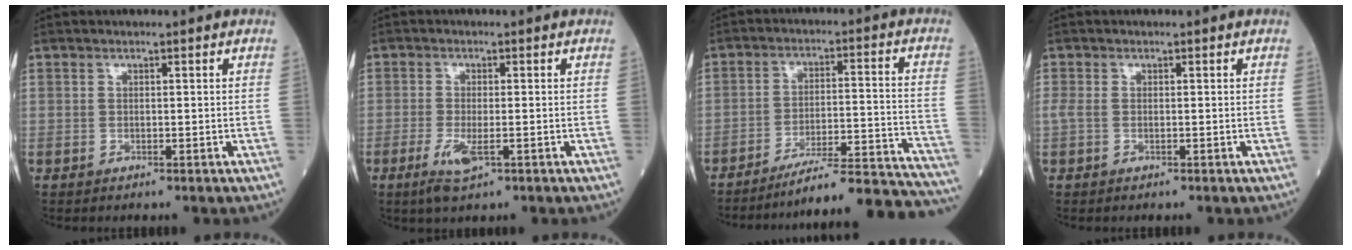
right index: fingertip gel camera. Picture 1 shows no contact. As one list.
[{"total": 4.0, "force": [-1.7, 0.9, 3.4], "torque": [-0.078, -0.008, -0.030]}, {"total": 21.8, "force": [-20.8, -0.5, 6.5], "torque": [-0.043, 0.006, -0.286]}, {"total": 1.4, "force": [-0.1, 0.7, 1.2], "torque": [-0.044, 0.004, 0.002]}]